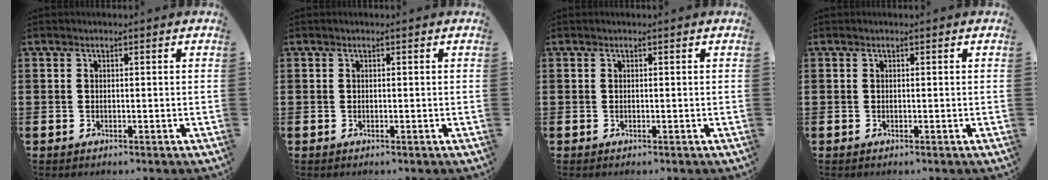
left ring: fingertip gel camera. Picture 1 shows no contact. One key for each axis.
{"total": 0.0}
{"total": 0.0}
{"total": 0.0}